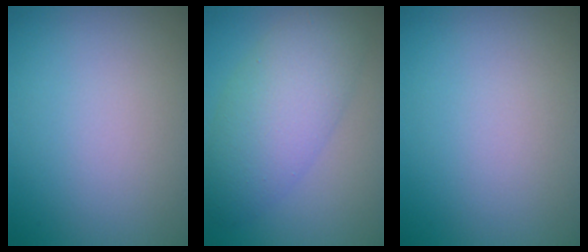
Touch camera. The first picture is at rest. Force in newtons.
{"total": 6.4, "press": 6.4, "slide": 0.2}
{"total": 0.0}